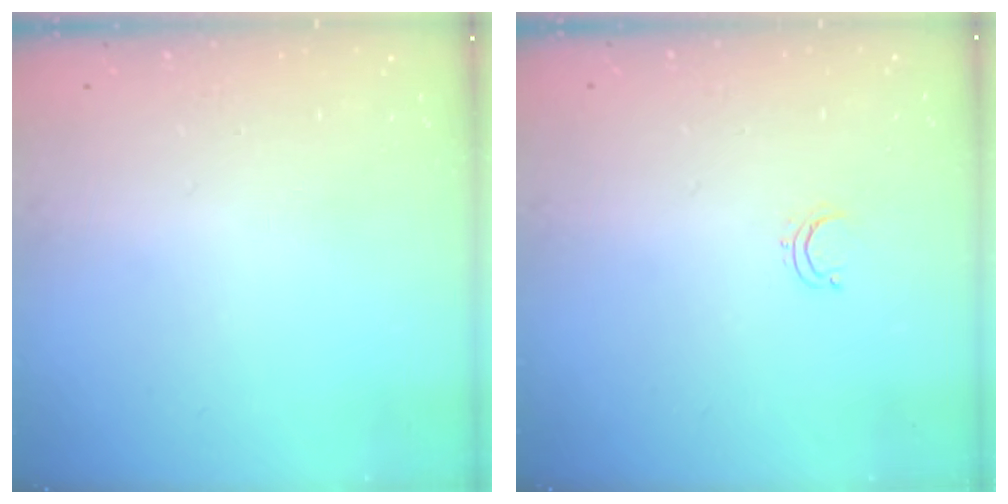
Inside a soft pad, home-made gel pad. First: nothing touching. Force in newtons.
{"total": 2.8, "press": 2.8, "slide": 0.2}